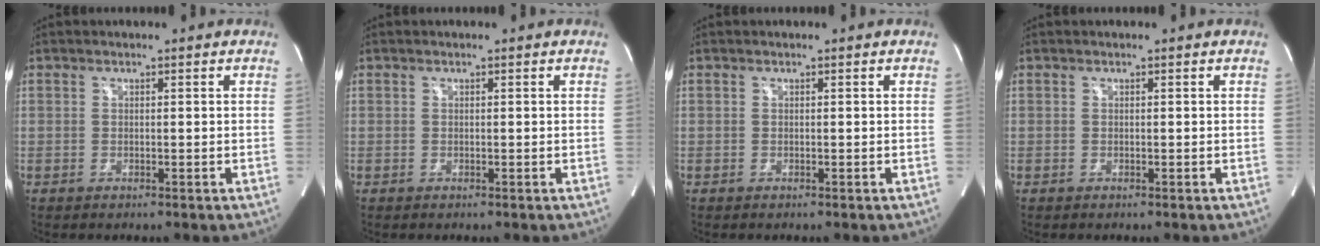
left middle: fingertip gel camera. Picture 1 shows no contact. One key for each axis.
{"total": 0.0}
{"total": 0.0}
{"total": 0.0}